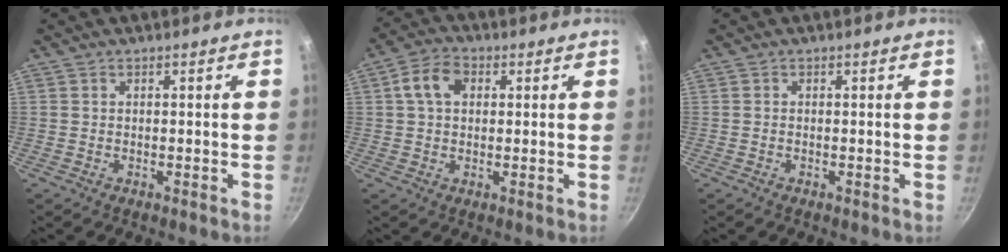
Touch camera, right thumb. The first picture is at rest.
{"total": 6.6, "force": [1.6, 4.5, 4.5], "torque": [-0.075, 0.015, 0.020]}
{"total": 0.0}